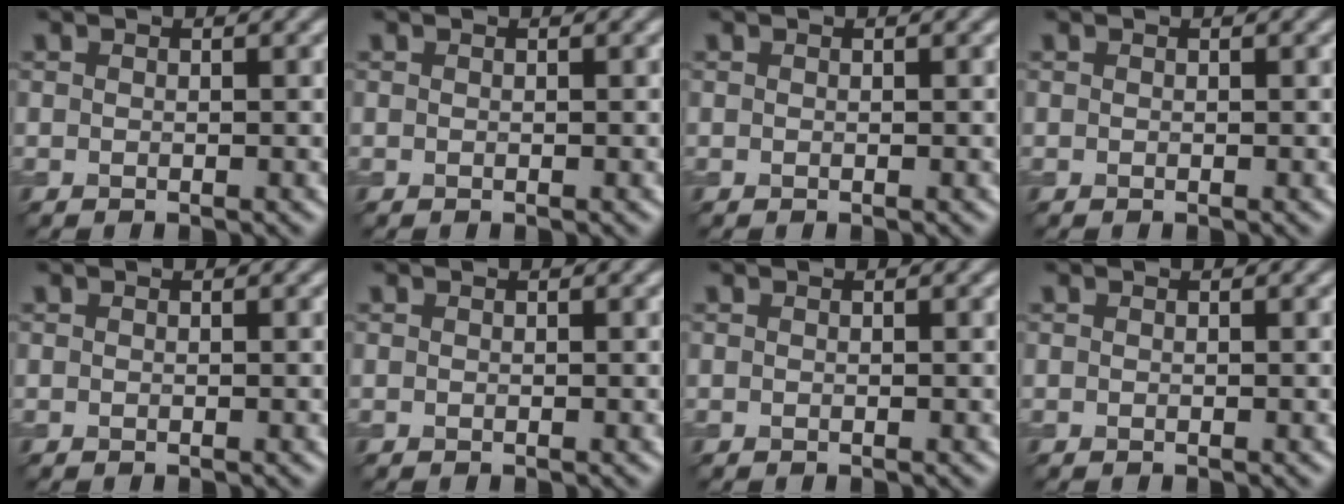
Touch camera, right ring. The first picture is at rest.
{"total": 0.0}
{"total": 0.0}
{"total": 0.0}
{"total": 0.0}
{"total": 0.0}
{"total": 0.0}
{"total": 0.0}